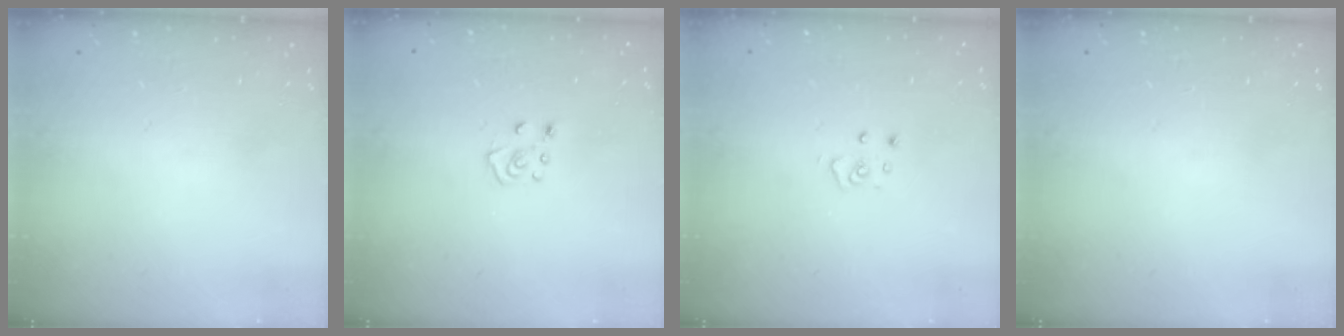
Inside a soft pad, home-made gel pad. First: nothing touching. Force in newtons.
{"total": 4.6, "press": 4.6, "slide": 0.5}
{"total": 3.9, "press": 3.9, "slide": 0.2}
{"total": 0.0}